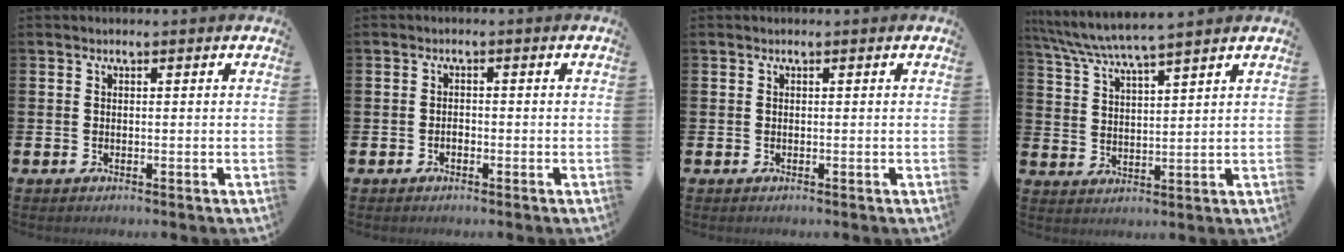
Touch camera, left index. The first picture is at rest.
{"total": 1.0, "force": [-0.5, 0.7, 0.5], "torque": [-0.010, 0.001, -0.011]}
{"total": 0.0}
{"total": 5.8, "force": [5.5, -0.1, 1.9], "torque": [-0.062, -0.028, 0.097]}